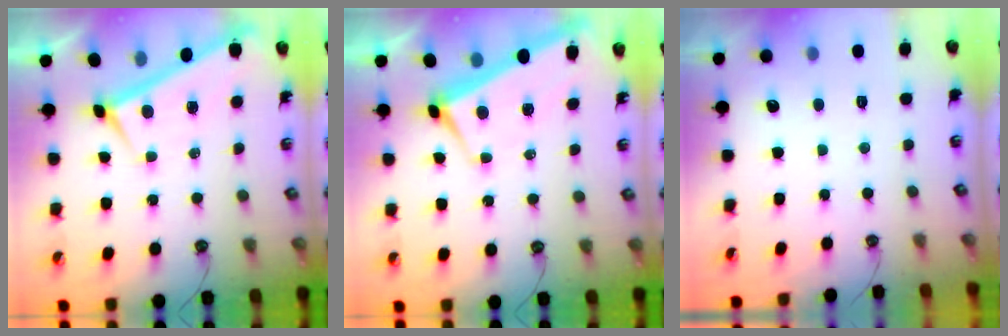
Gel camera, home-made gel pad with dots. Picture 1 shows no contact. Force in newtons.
{"total": 2.9, "press": 2.8, "slide": 0.9}
{"total": 0.0}